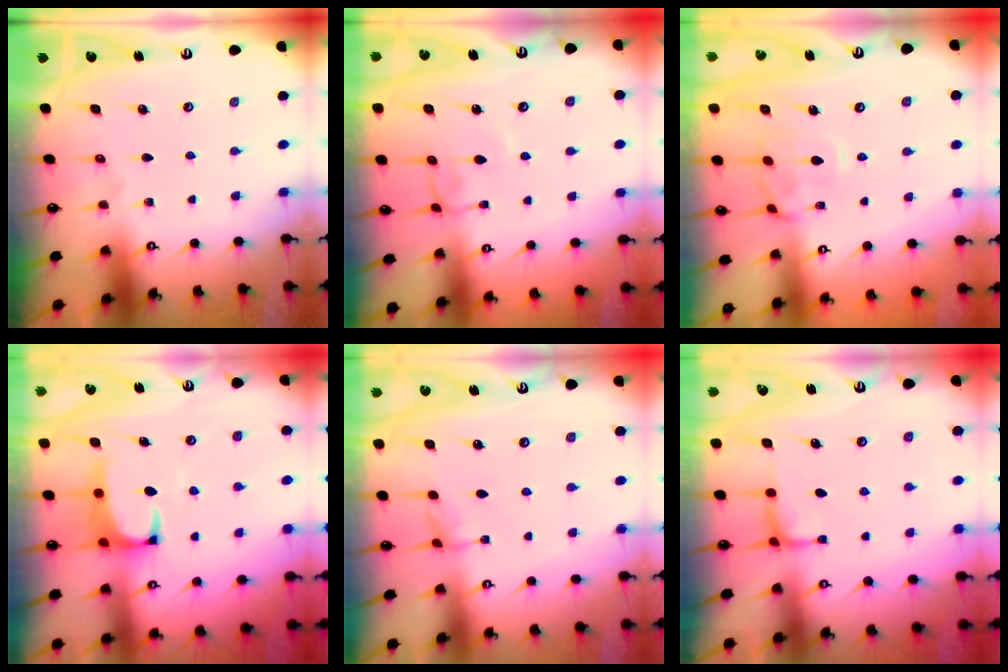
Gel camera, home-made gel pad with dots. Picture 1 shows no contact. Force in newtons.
{"total": 3.4, "press": 3.4, "slide": 0.1}
{"total": 2.6, "press": 2.4, "slide": 1.0}
{"total": 1.6, "press": 1.4, "slide": 0.7}
{"total": 2.7, "press": 2.7, "slide": 0.5}
{"total": 0.7, "press": 0.4, "slide": 0.6}